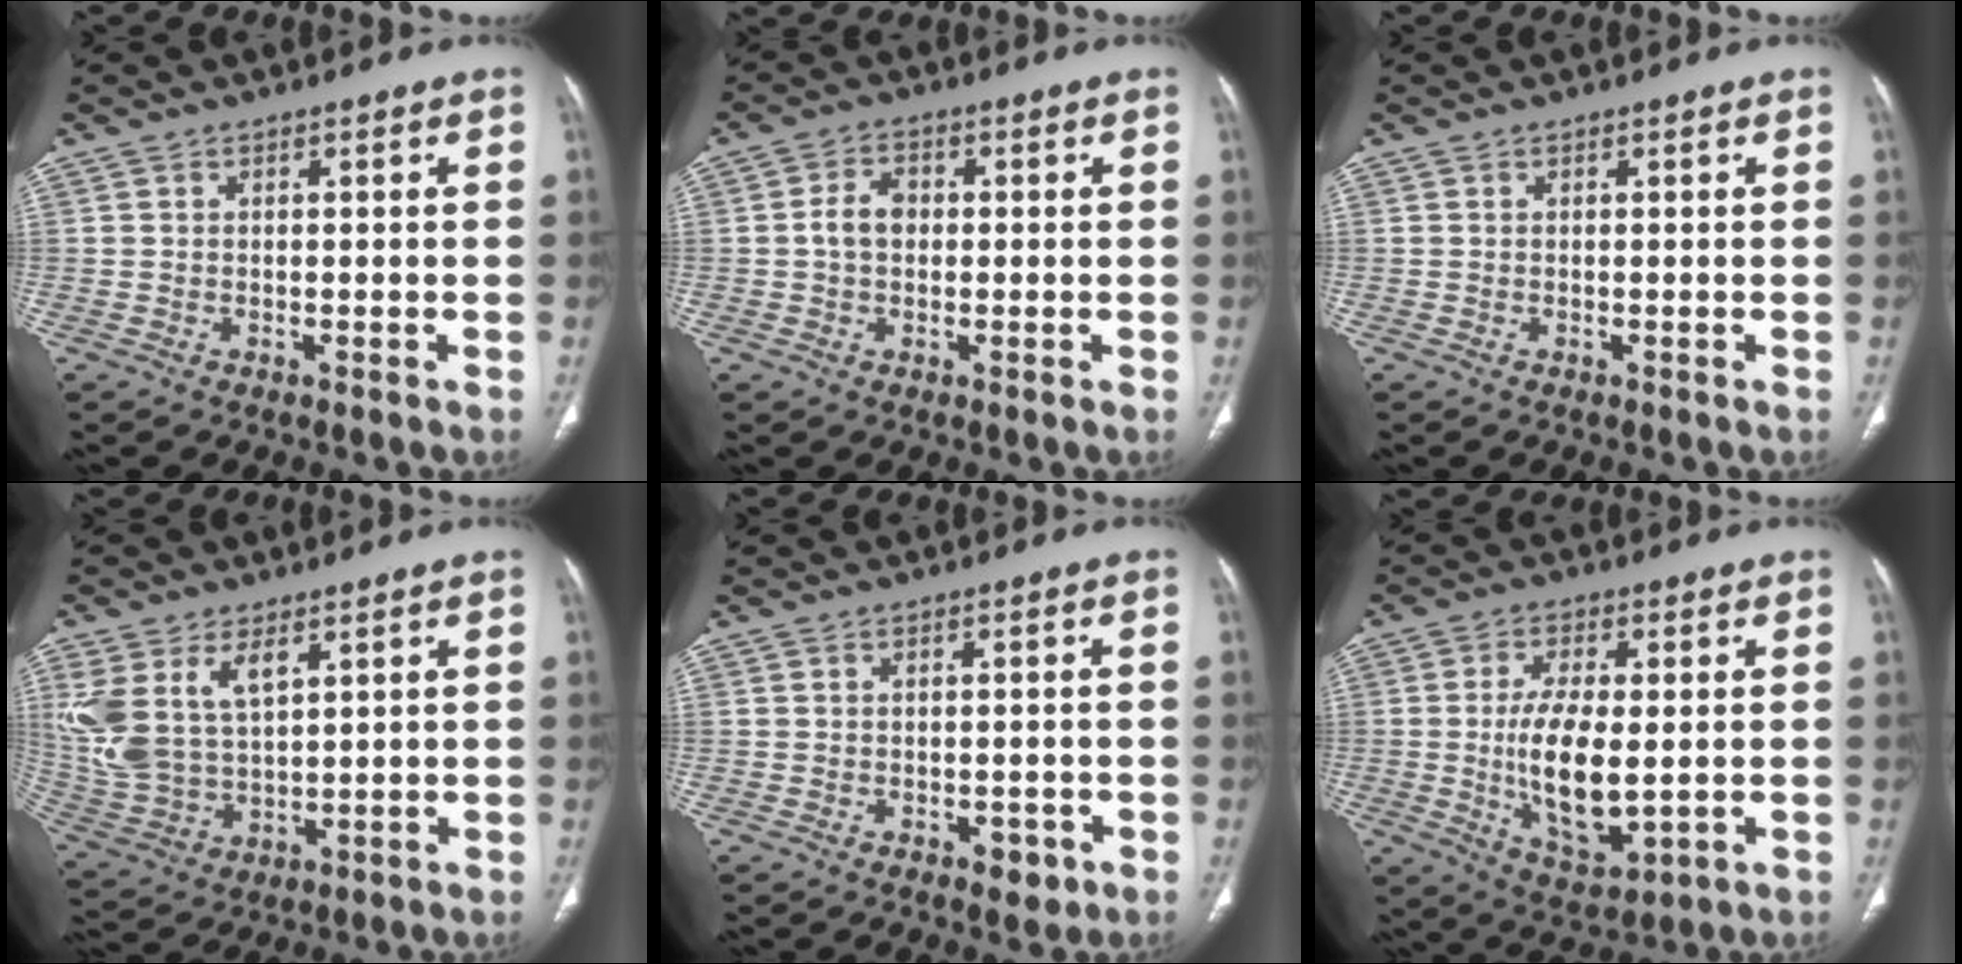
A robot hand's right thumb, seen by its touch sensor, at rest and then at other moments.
{"total": 4.3, "force": [0.0, 3.2, 2.9], "torque": [-0.048, 0.013, -0.006]}
{"total": 0.0}
{"total": 13.1, "force": [5.3, 7.3, 9.5], "torque": [-0.206, -0.013, 0.124]}
{"total": 3.0, "force": [-1.4, 1.8, 2.0], "torque": [-0.015, 0.006, -0.012]}
{"total": 12.6, "force": [-0.8, 5.6, 11.3], "torque": [-0.202, -0.019, -0.004]}